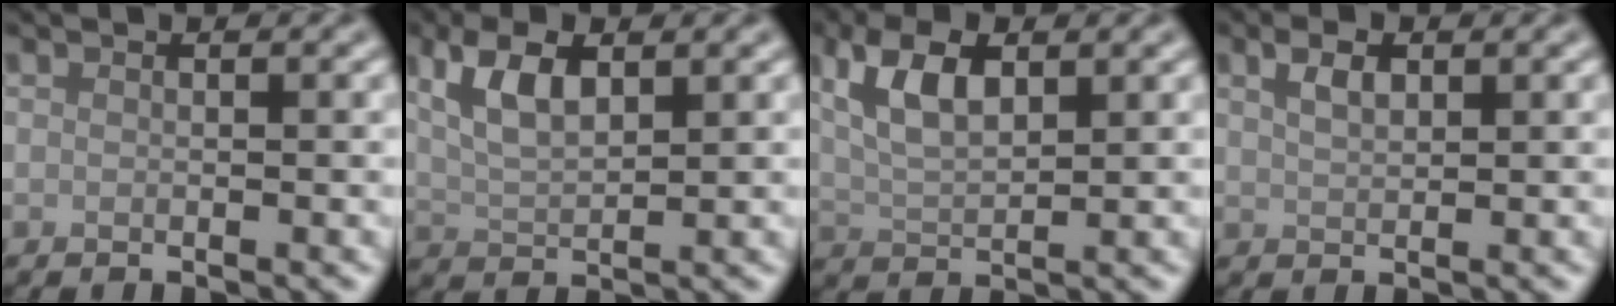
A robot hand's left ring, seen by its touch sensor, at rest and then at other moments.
{"total": 4.5, "force": [1.8, 2.0, 3.6], "torque": [-0.078, 0.008, 0.035]}
{"total": 5.1, "force": [1.9, 2.4, 4.0], "torque": [-0.088, 0.008, 0.035]}
{"total": 2.1, "force": [0.9, 1.1, 1.6], "torque": [-0.035, 0.004, 0.020]}